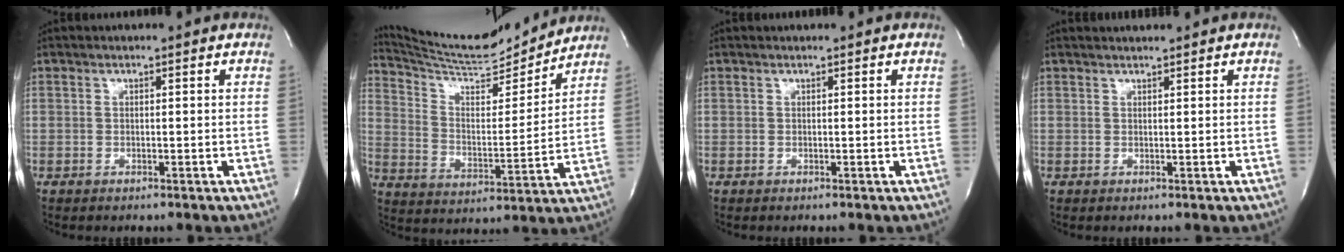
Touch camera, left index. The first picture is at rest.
{"total": 15.7, "force": [15.1, 1.0, 4.3], "torque": [-0.085, -0.010, 0.248]}
{"total": 0.0}
{"total": 1.4, "force": [1.4, -0.1, 0.3], "torque": [-0.004, 0.009, 0.026]}